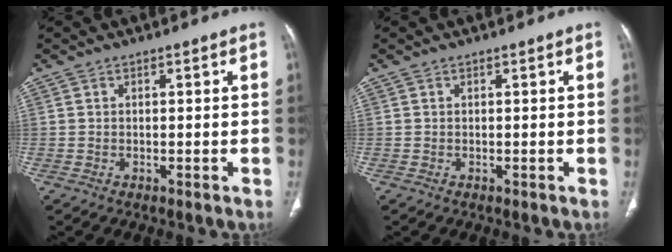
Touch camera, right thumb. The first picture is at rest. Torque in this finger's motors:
{"motor_torque": [0.18, 0.37, 0.16, 0.13, 0.04]}